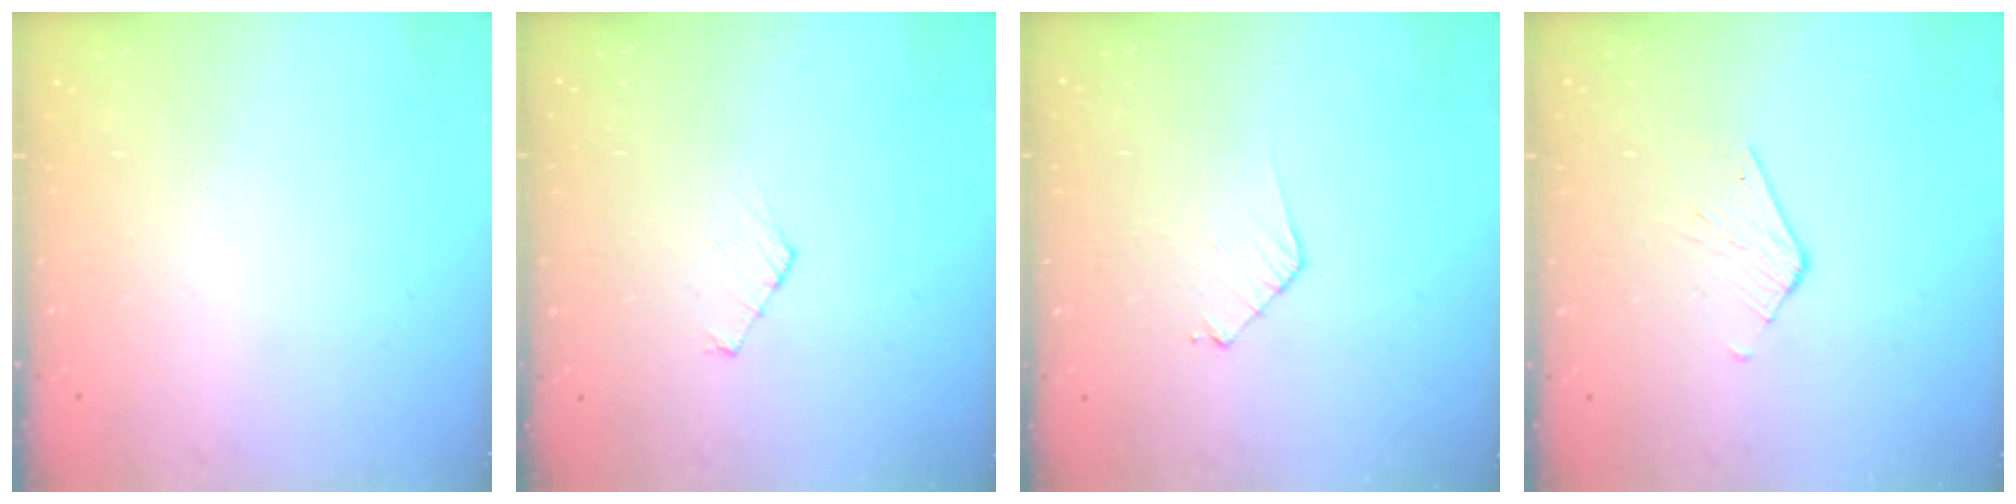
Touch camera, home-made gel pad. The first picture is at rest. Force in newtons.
{"total": 5.0, "press": 5.0, "slide": 0.5}
{"total": 6.5, "press": 6.4, "slide": 0.5}
{"total": 2.5, "press": 2.5, "slide": 0.2}